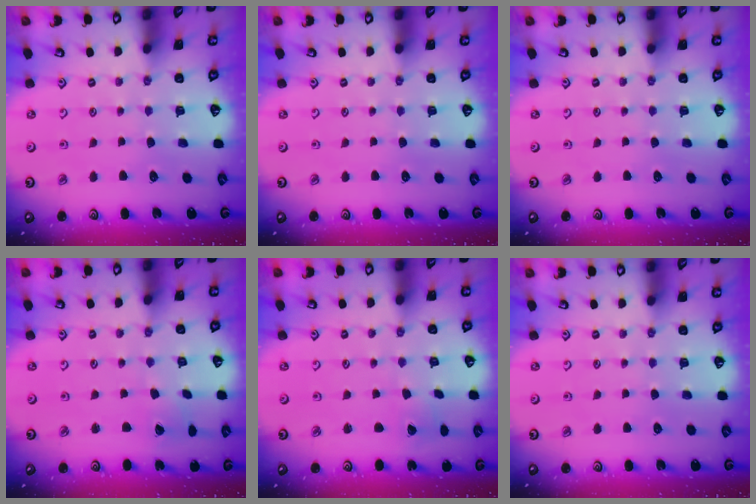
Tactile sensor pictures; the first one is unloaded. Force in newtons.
{"total": 0.0}
{"total": 0.0}
{"total": 1.9, "press": 1.8, "slide": 0.3}
{"total": 2.6, "press": 2.6, "slide": 0.3}
{"total": 0.0}